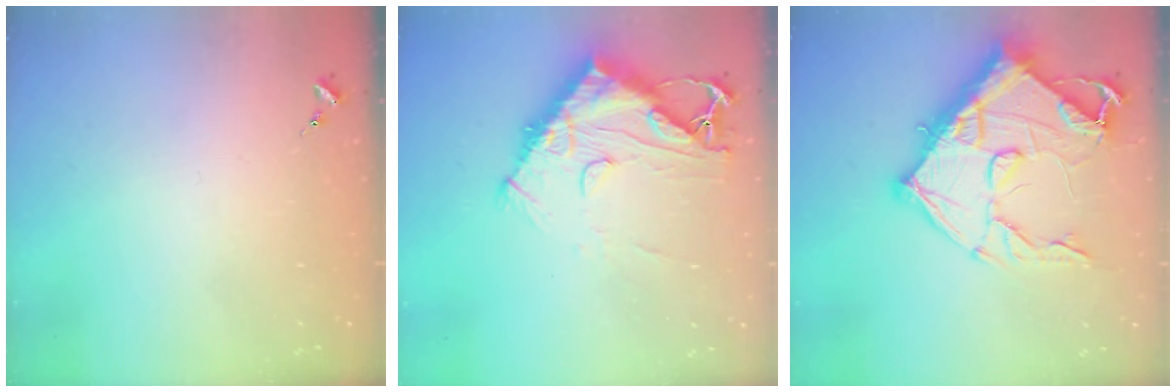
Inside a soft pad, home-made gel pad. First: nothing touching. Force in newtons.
{"total": 14.7, "press": 14.6, "slide": 1.5}
{"total": 22.3, "press": 22.2, "slide": 1.4}